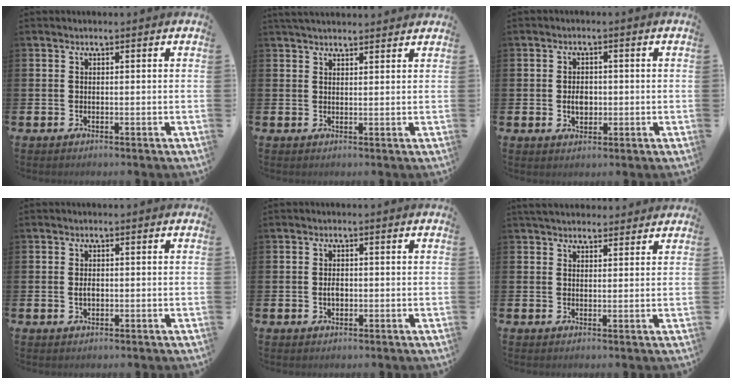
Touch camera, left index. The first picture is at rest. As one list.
[{"total": 2.7, "force": [2.6, 0.4, 0.5], "torque": [-0.001, -0.010, 0.045]}, {"total": 2.9, "force": [-0.2, 2.0, 2.0], "torque": [-0.020, -0.001, -0.009]}, {"total": 1.3, "force": [0.0, 0.8, 1.0], "torque": [-0.017, 0.004, -0.002]}, {"total": 1.6, "force": [-0.1, 1.0, 1.2], "torque": [-0.012, 0.000, -0.007]}, {"total": 3.6, "force": [3.4, 1.0, 0.5], "torque": [-0.003, -0.013, 0.062]}]